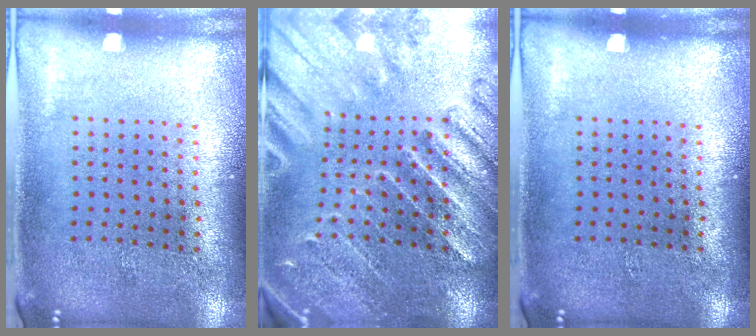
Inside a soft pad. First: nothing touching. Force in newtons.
{"total": 3.2, "press": 2.9, "slide": 1.2}
{"total": 0.0}